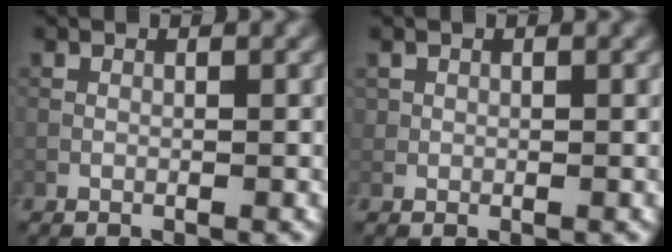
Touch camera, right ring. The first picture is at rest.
{"total": 0.7, "force": [0.2, 0.7, 0.1], "torque": [0.005, -0.004, 0.006]}